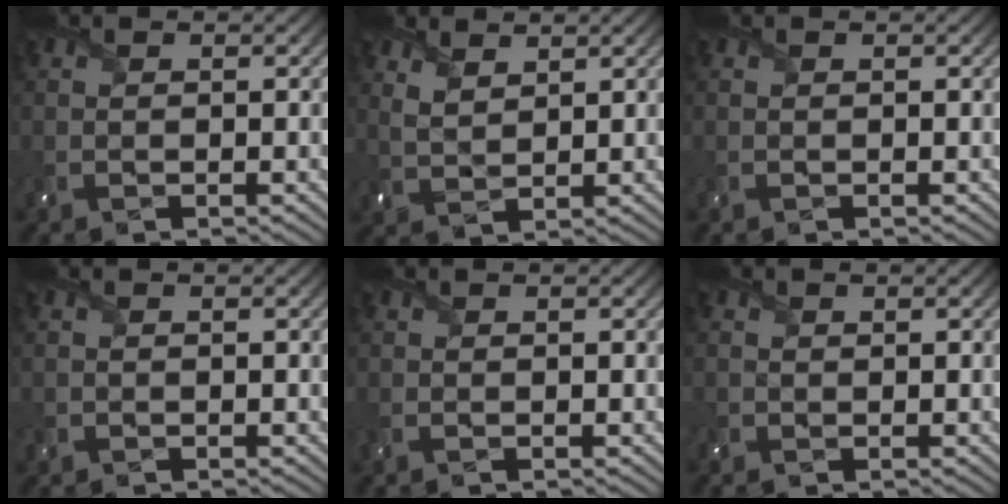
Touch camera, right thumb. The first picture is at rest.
{"total": 3.0, "force": [2.2, 1.3, 1.6], "torque": [-0.043, -0.005, 0.053]}
{"total": 0.0}
{"total": 0.5, "force": [-0.3, 0.4, 0.0], "torque": [0.000, -0.007, -0.008]}
{"total": 0.7, "force": [-0.2, 0.3, 0.6], "torque": [-0.022, -0.002, -0.006]}
{"total": 0.9, "force": [0.2, 0.8, 0.0], "torque": [-0.002, -0.003, 0.000]}